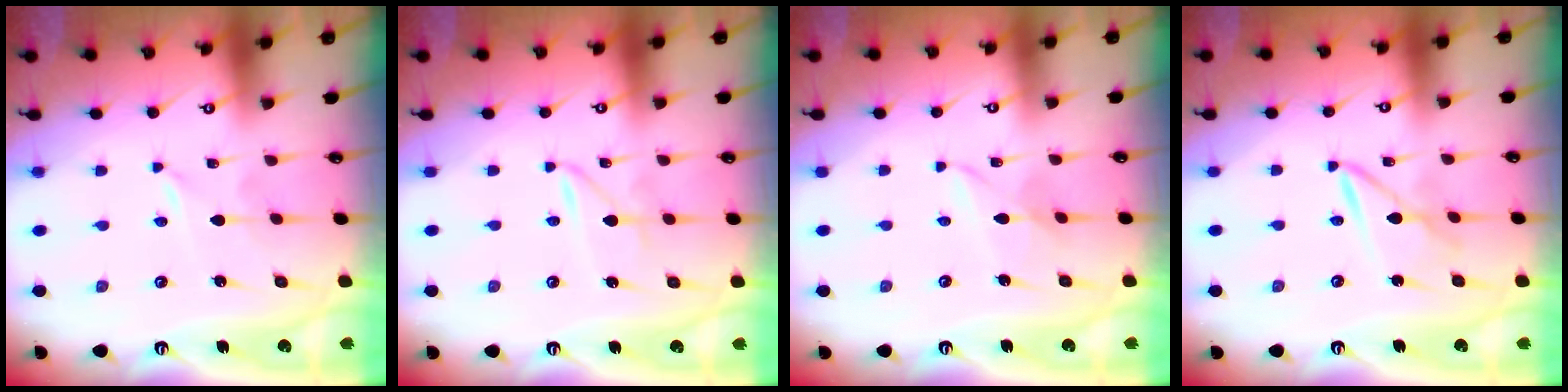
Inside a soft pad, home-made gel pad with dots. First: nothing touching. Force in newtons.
{"total": 1.4, "press": 1.4, "slide": 0.2}
{"total": 3.4, "press": 3.4, "slide": 0.3}
{"total": 5.3, "press": 5.3, "slide": 0.5}